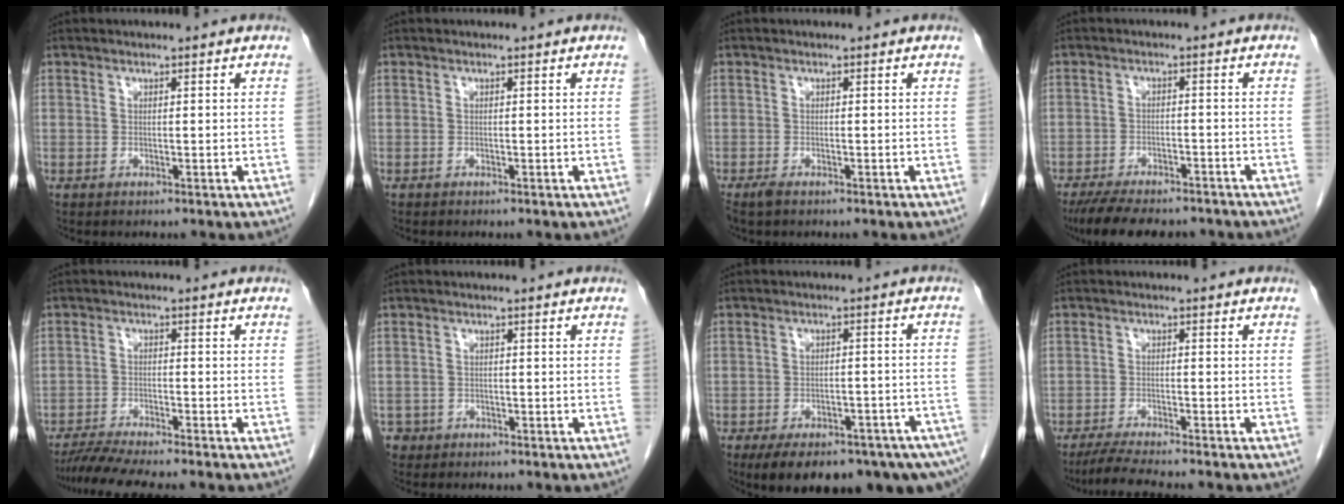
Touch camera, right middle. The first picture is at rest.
{"total": 0.0}
{"total": 1.7, "force": [-1.3, 0.5, 1.0], "torque": [-0.024, -0.005, -0.022]}
{"total": 12.4, "force": [-10.5, 3.9, 5.4], "torque": [-0.095, -0.007, -0.150]}
{"total": 7.4, "force": [-6.6, -0.5, 3.5], "torque": [-0.056, -0.021, -0.110]}
{"total": 1.8, "force": [-1.2, 1.4, -0.2], "torque": [-0.001, 0.008, -0.021]}
{"total": 18.8, "force": [-13.2, 6.9, 11.5], "torque": [-0.144, 0.004, -0.168]}
{"total": 6.4, "force": [-5.6, -0.3, 3.0], "torque": [-0.053, -0.022, -0.095]}